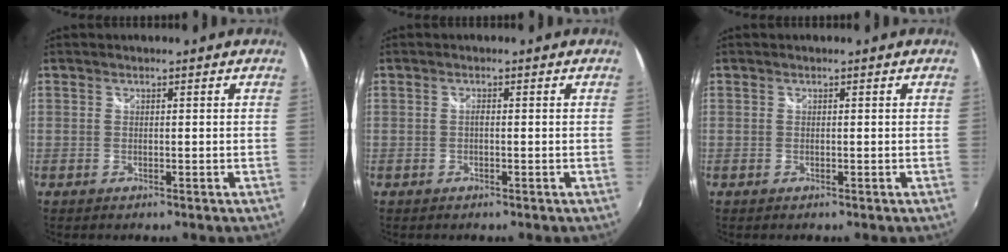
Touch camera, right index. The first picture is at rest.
{"total": 0.6, "force": [-0.2, 0.2, 0.5], "torque": [-0.009, 0.003, -0.005]}
{"total": 0.0}